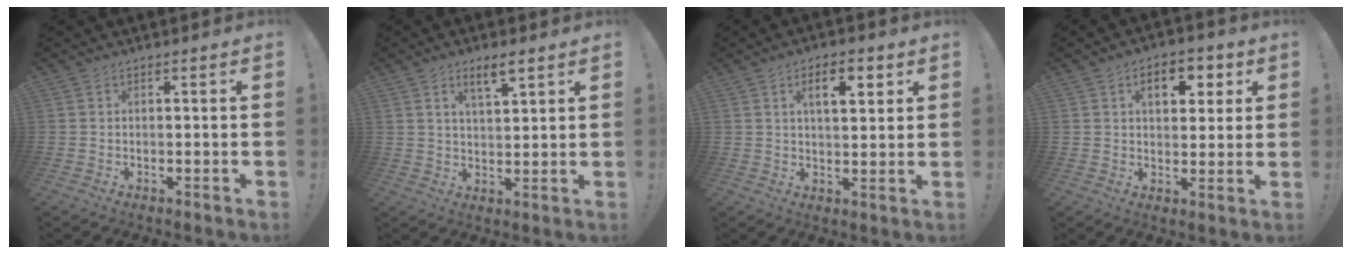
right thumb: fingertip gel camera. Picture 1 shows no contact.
{"total": 5.7, "force": [3.7, 1.9, 3.9], "torque": [-0.064, -0.016, 0.064]}
{"total": 7.4, "force": [3.1, 3.1, 5.9], "torque": [-0.080, -0.006, 0.046]}
{"total": 8.4, "force": [3.0, 5.3, 5.8], "torque": [-0.074, -0.001, 0.048]}